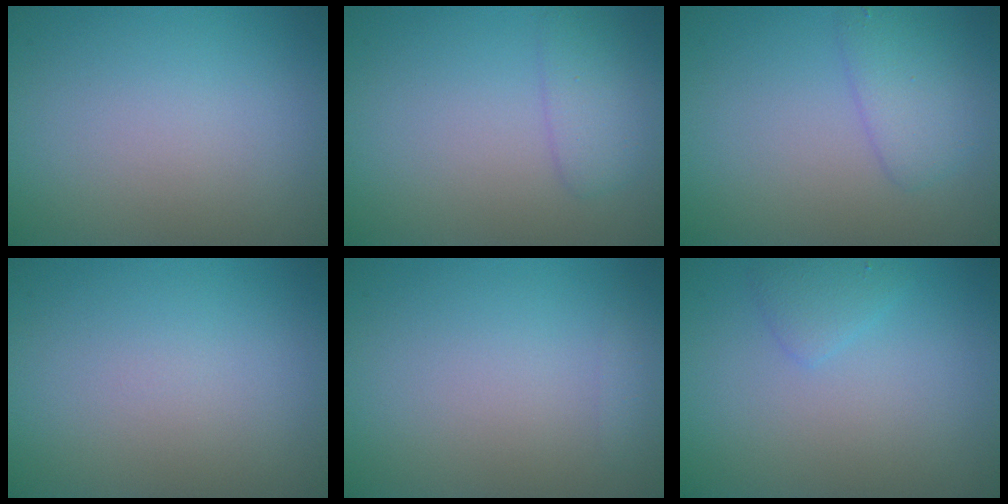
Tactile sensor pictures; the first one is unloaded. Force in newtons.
{"total": 2.1, "press": 2.1, "slide": 0.1}
{"total": 2.5, "press": 2.5, "slide": 0.2}
{"total": 0.0}
{"total": 0.7, "press": 0.7, "slide": 0.1}
{"total": 1.3, "press": 1.3, "slide": 0.1}